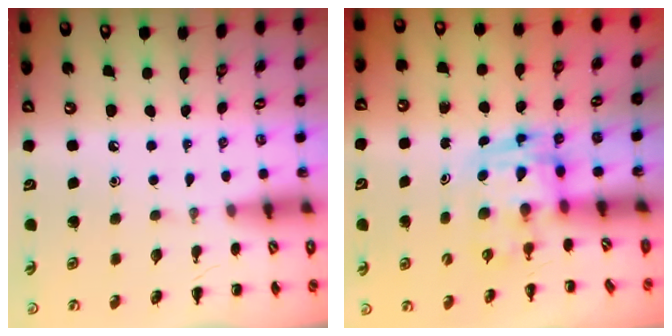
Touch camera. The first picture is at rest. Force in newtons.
{"total": 3.6, "press": 3.5, "slide": 0.6}